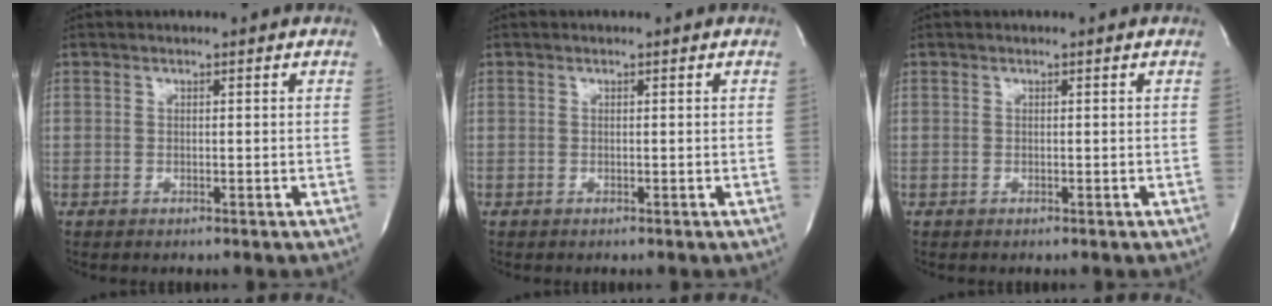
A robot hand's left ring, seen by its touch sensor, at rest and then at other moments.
{"total": 0.0}
{"total": 0.0}